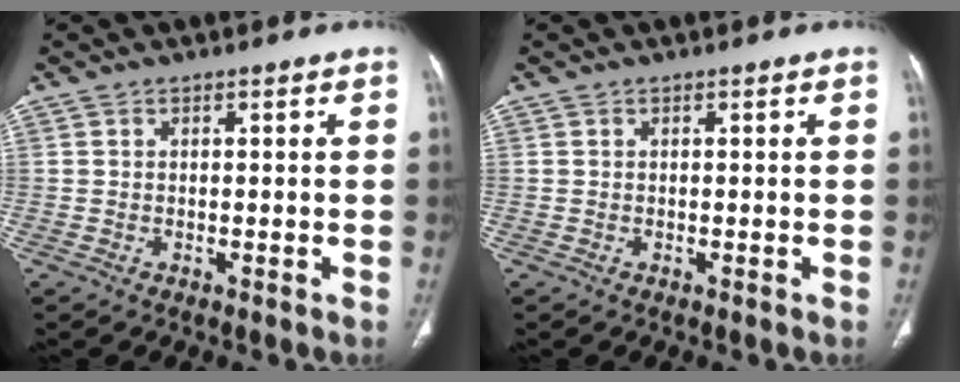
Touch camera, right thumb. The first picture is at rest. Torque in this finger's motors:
{"motor_torque": [0.00, 0.00, -0.01, 0.00, 0.00]}